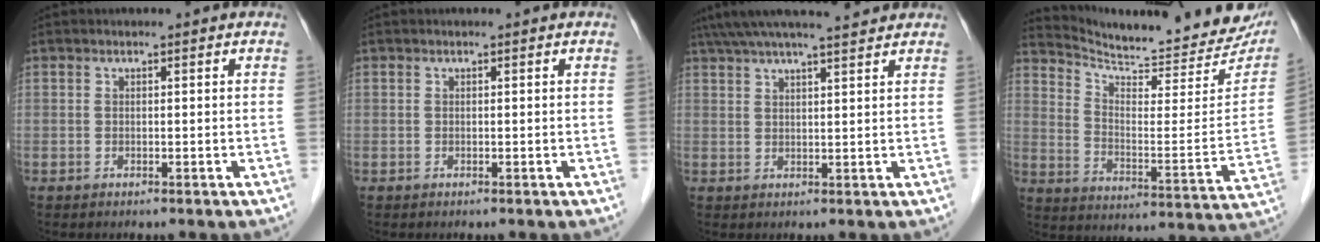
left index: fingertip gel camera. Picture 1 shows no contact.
{"total": 0.0}
{"total": 12.7, "force": [11.2, 0.8, 5.8], "torque": [-0.104, 0.036, 0.166]}
{"total": 23.8, "force": [21.8, 4.0, 8.4], "torque": [-0.135, -0.078, 0.287]}